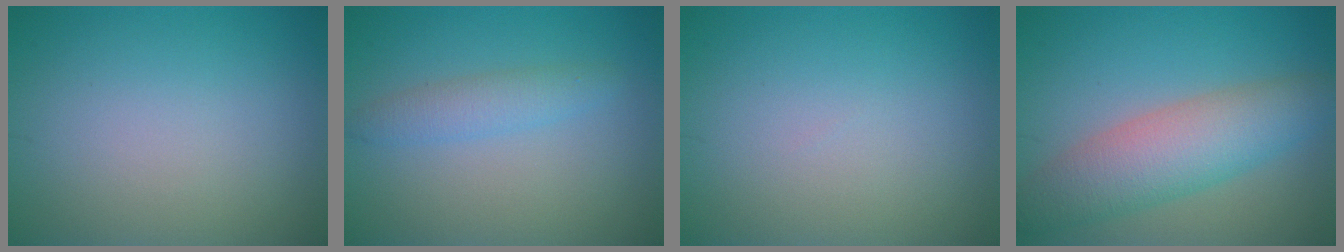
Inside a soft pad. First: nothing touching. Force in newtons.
{"total": 2.2, "press": 2.2, "slide": 0.1}
{"total": 0.0}
{"total": 6.3, "press": 6.3, "slide": 0.4}